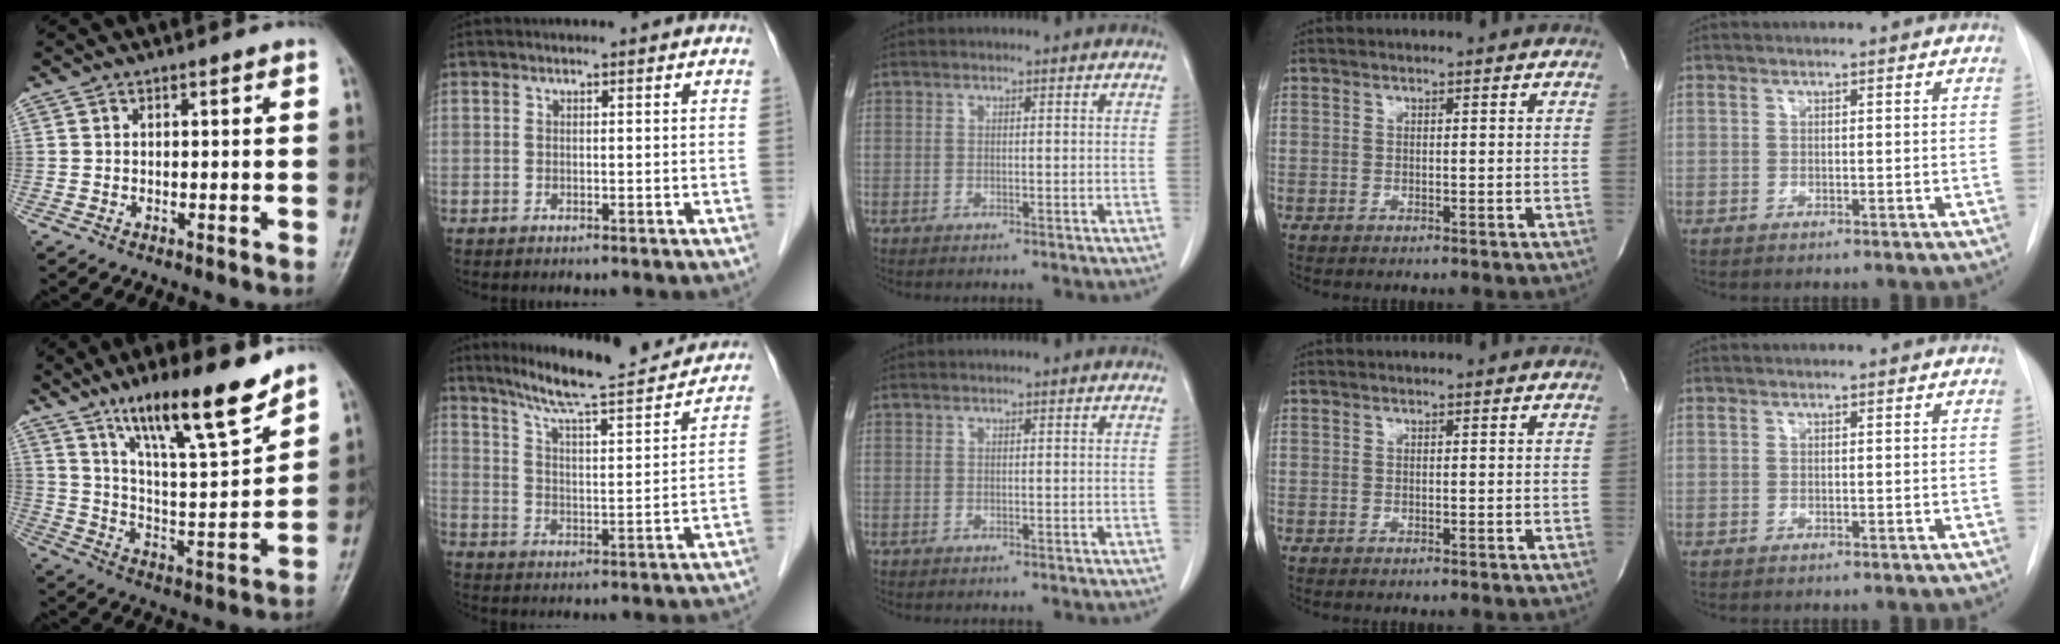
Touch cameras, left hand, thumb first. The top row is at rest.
{"thumb": {"total": 17.5, "force": [12.2, 3.5, 12.0], "torque": [-0.175, -0.072, 0.213]}, "index": {"total": 18.7, "force": [16.8, 1.5, 7.9], "torque": [-0.123, -0.020, 0.238]}}